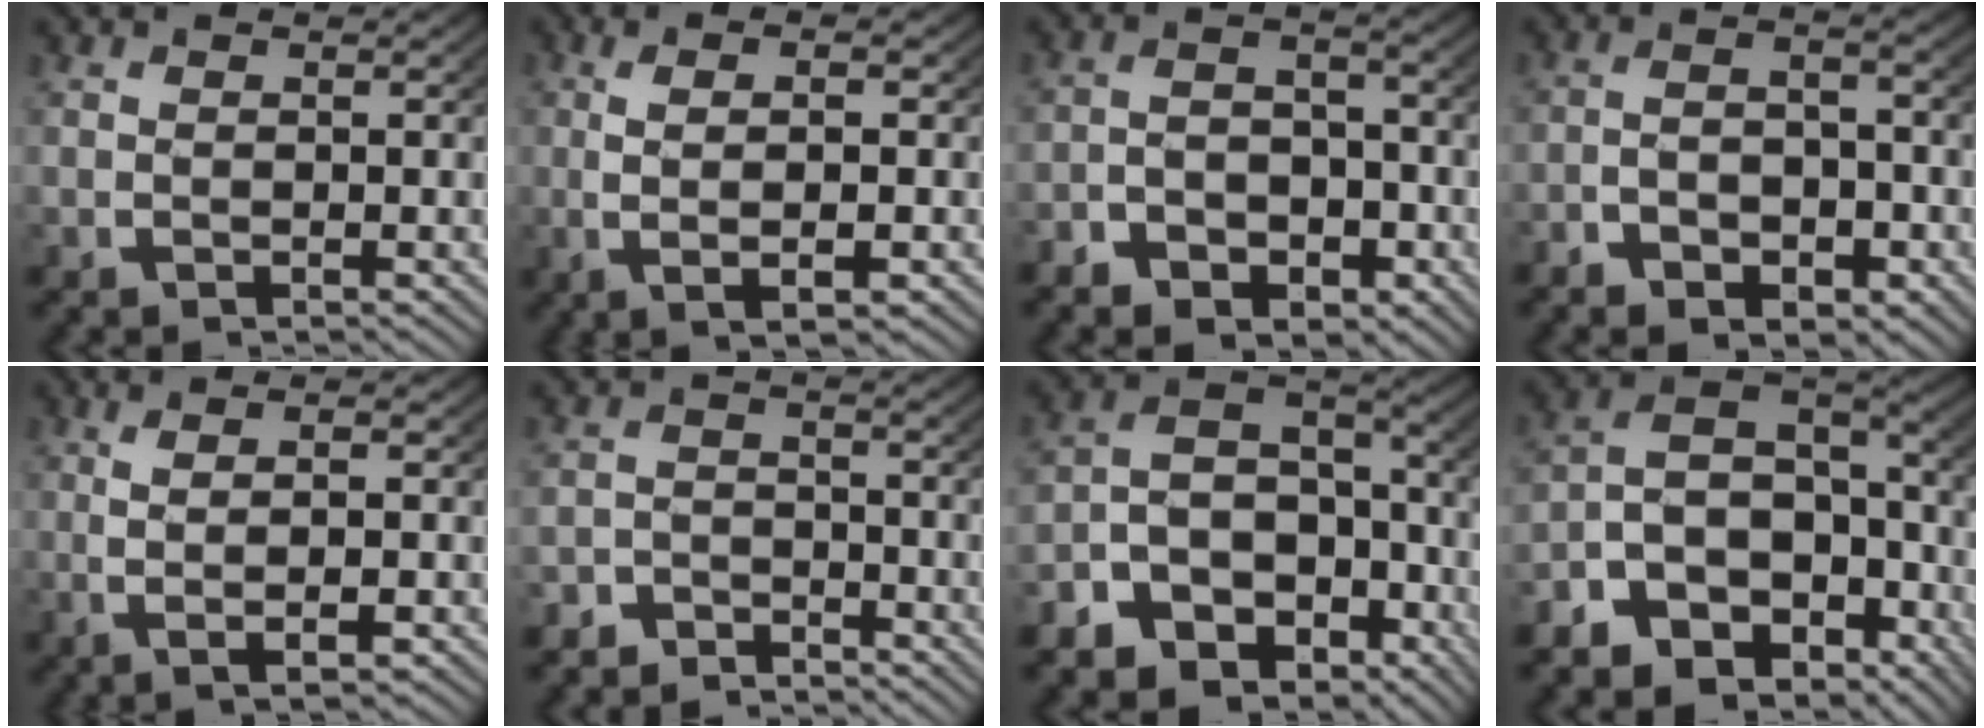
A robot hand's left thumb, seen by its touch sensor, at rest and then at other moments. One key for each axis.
{"total": 5.0, "fx": -0.2, "fy": 1.7, "fz": 4.7, "tx": -0.091, "ty": -0.004, "tz": 0.005}
{"total": 5.6, "fx": -2.5, "fy": 3.9, "fz": 3.1, "tx": -0.047, "ty": -0.023, "tz": -0.038}
{"total": 4.3, "fx": -1.8, "fy": 2.6, "fz": 2.9, "tx": -0.049, "ty": -0.012, "tz": -0.032}
{"total": 4.4, "fx": 0.1, "fy": 1.2, "fz": 4.2, "tx": -0.081, "ty": -0.003, "tz": 0.008}
{"total": 3.5, "fx": -3.2, "fy": 1.3, "fz": 0.1, "tx": 0.006, "ty": -0.014, "tz": -0.060}
{"total": 12.9, "fx": -4.9, "fy": 10.0, "fz": 6.7, "tx": -0.127, "ty": -0.041, "tz": -0.077}
{"total": 13.7, "fx": -4.1, "fy": 10.5, "fz": 7.7, "tx": -0.159, "ty": -0.041, "tz": -0.064}